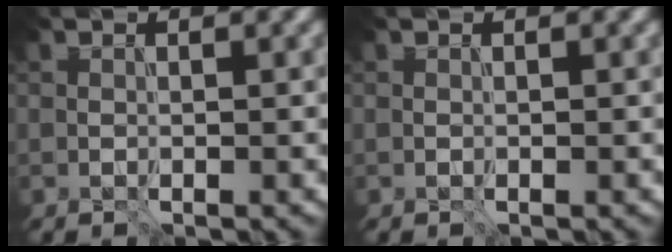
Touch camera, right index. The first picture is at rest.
{"total": 0.0}